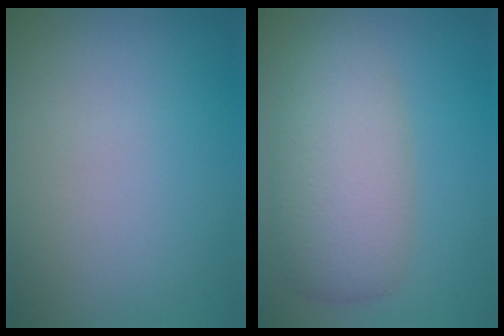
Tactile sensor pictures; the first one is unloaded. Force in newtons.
{"total": 6.2, "press": 6.2, "slide": 0.6}